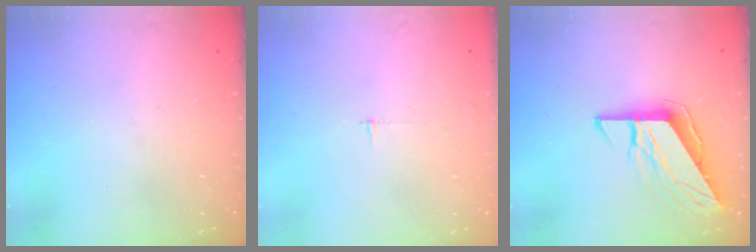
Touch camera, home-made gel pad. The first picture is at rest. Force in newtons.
{"total": 2.5, "press": 2.5, "slide": 0.2}
{"total": 9.4, "press": 9.4, "slide": 1.0}